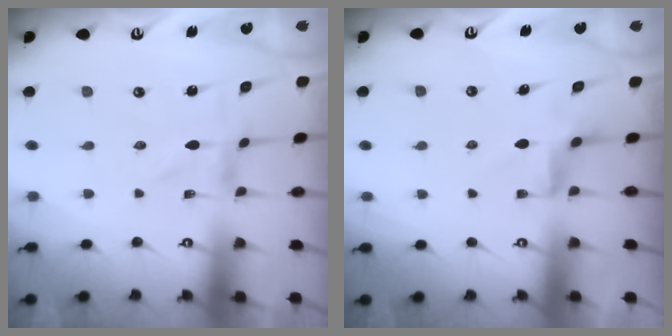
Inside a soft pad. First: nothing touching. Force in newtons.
{"total": 3.4, "press": 3.3, "slide": 0.5}